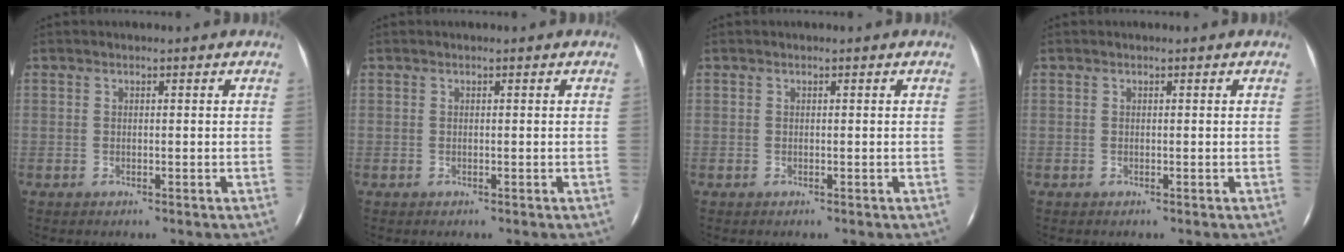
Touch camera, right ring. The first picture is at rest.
{"total": 0.0}
{"total": 0.0}
{"total": 0.0}